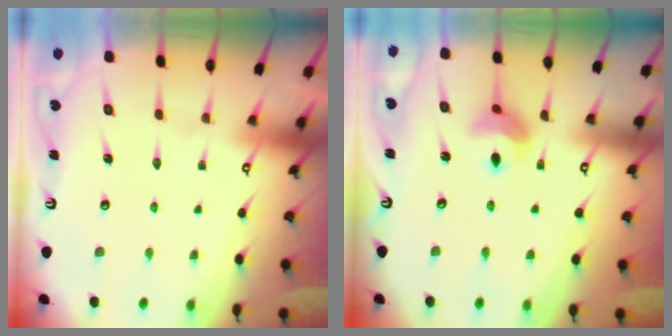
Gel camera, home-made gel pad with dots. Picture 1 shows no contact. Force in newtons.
{"total": 8.5, "press": 8.5, "slide": 0.5}